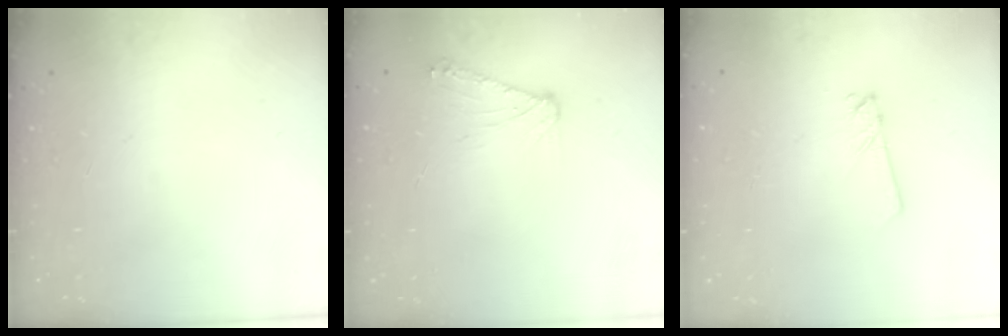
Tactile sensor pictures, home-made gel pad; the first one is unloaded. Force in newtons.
{"total": 6.7, "press": 6.6, "slide": 1.1}
{"total": 2.0, "press": 2.0, "slide": 0.1}